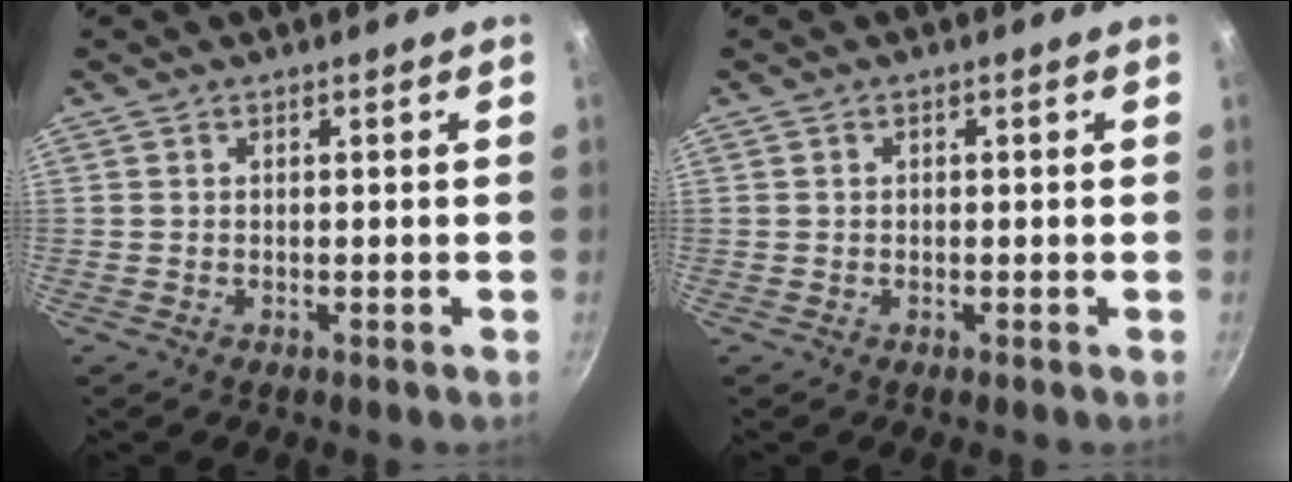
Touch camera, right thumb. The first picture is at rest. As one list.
[{"total": 0.6, "force": [0.1, 0.5, 0.3], "torque": [-0.004, 0.005, 0.002]}]